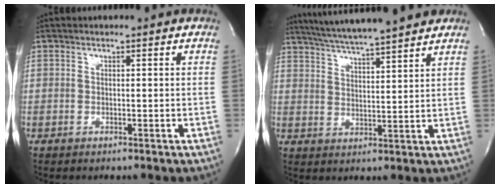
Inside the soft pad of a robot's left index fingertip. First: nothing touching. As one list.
[{"total": 14.3, "force": [12.5, -0.1, 6.8], "torque": [-0.122, 0.018, 0.188]}]